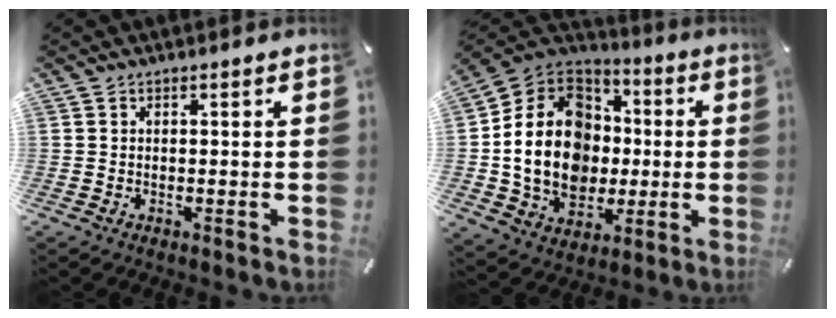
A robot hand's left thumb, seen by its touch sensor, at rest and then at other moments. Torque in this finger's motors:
{"motor_torque": [1.33, 1.30, 2.58, 0.19, 0.29]}